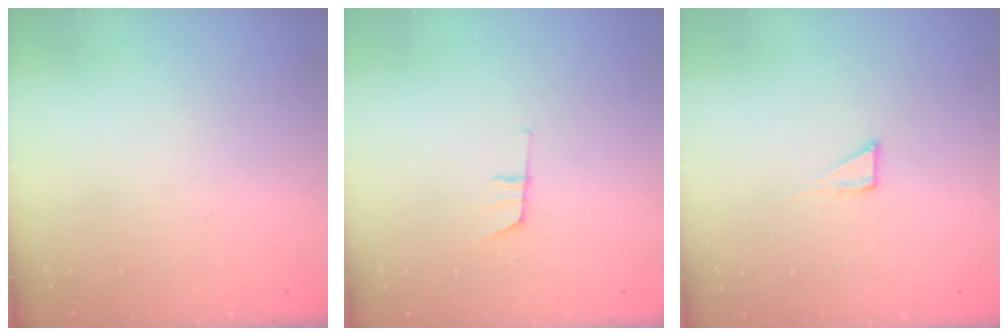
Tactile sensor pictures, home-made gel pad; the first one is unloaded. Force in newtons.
{"total": 7.7, "press": 7.2, "slide": 2.8}
{"total": 2.7, "press": 2.7, "slide": 0.2}